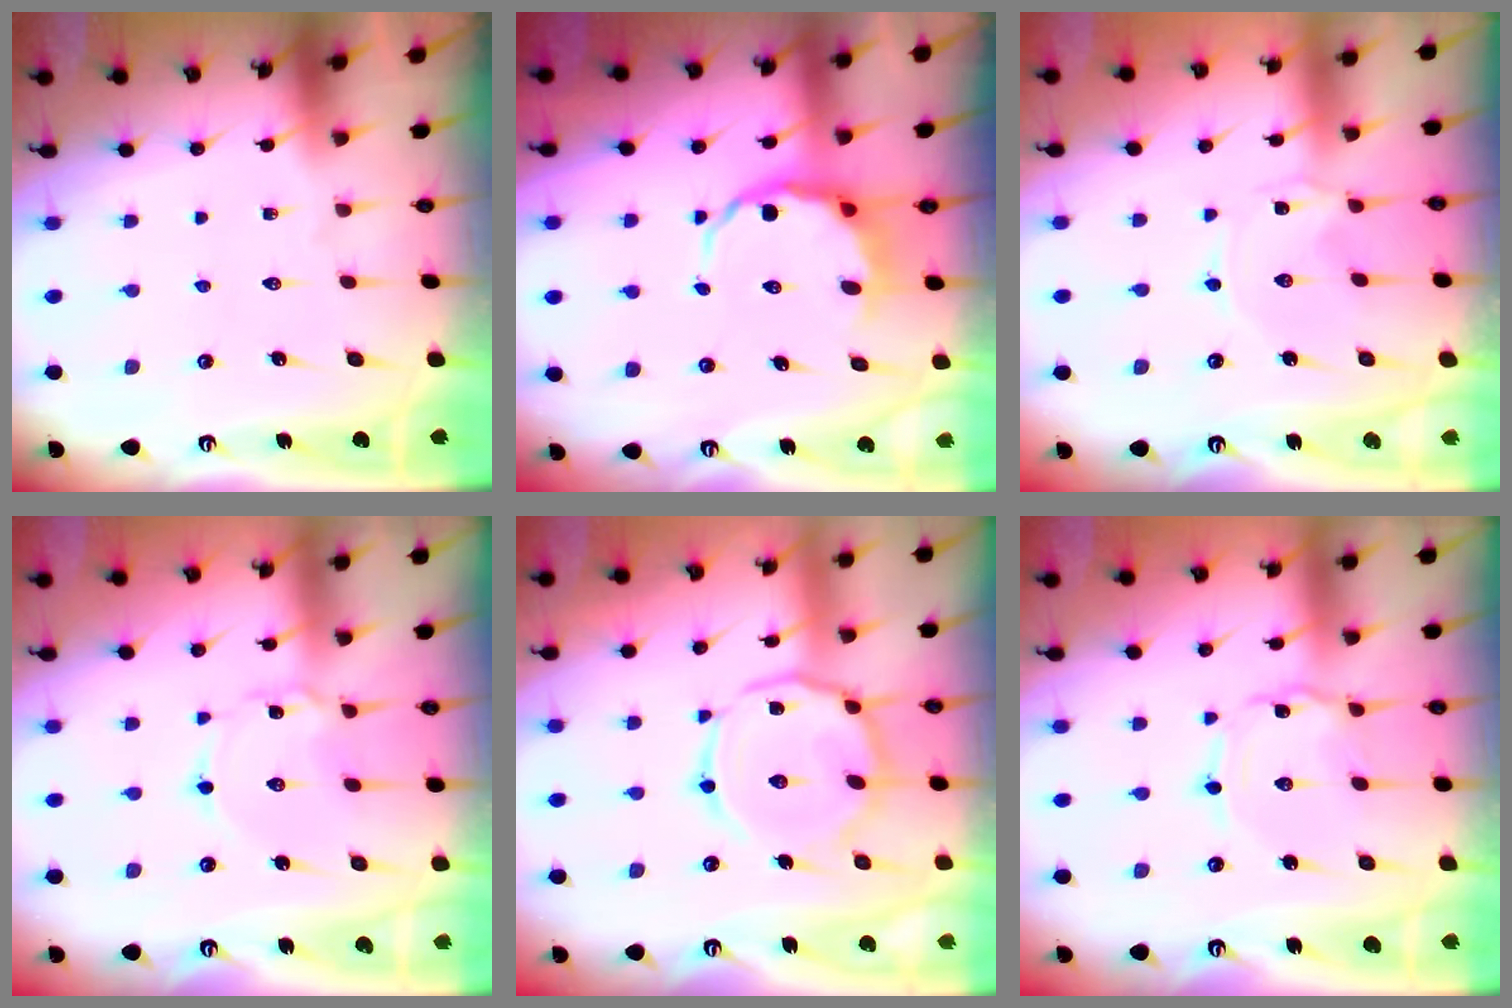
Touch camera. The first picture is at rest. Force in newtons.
{"total": 6.9, "press": 6.5, "slide": 2.2}
{"total": 0.0}
{"total": 2.4, "press": 2.4, "slide": 0.1}
{"total": 14.3, "press": 14.3, "slide": 0.9}
{"total": 0.8, "press": 0.8, "slide": 0.2}